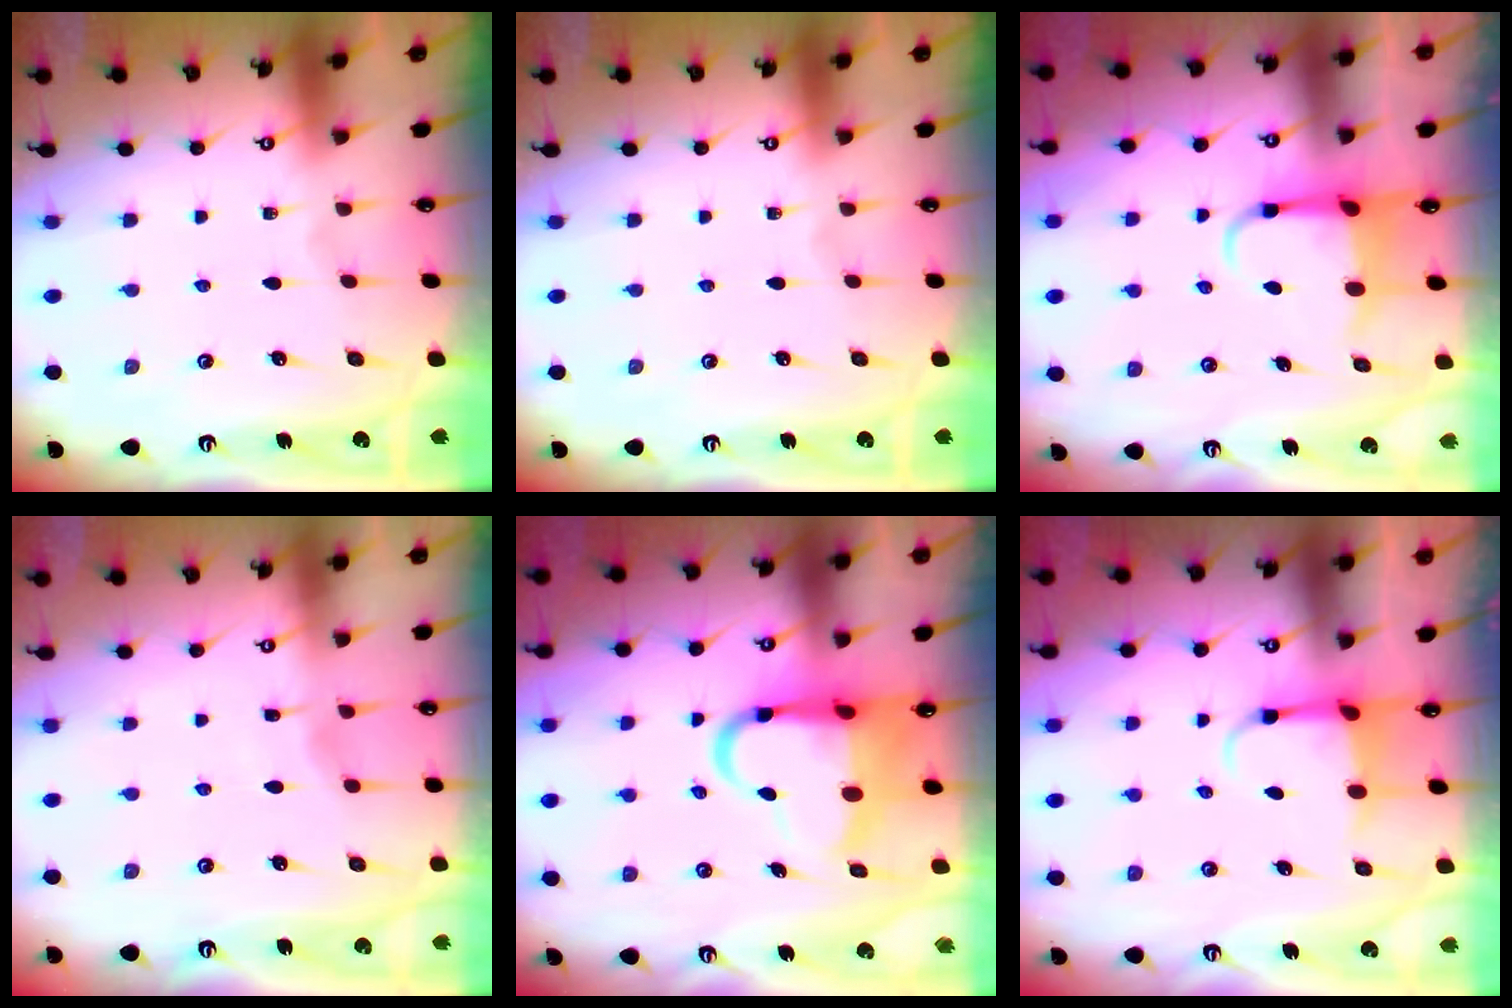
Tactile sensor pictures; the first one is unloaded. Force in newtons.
{"total": 0.0}
{"total": 4.6, "press": 4.6, "slide": 0.6}
{"total": 2.6, "press": 2.6, "slide": 0.3}
{"total": 9.2, "press": 9.0, "slide": 1.9}
{"total": 3.8, "press": 3.7, "slide": 0.9}